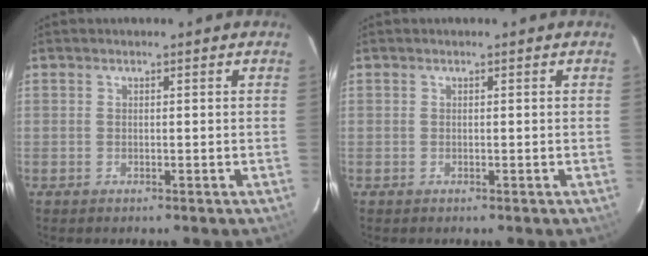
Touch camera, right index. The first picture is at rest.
{"total": 0.0}